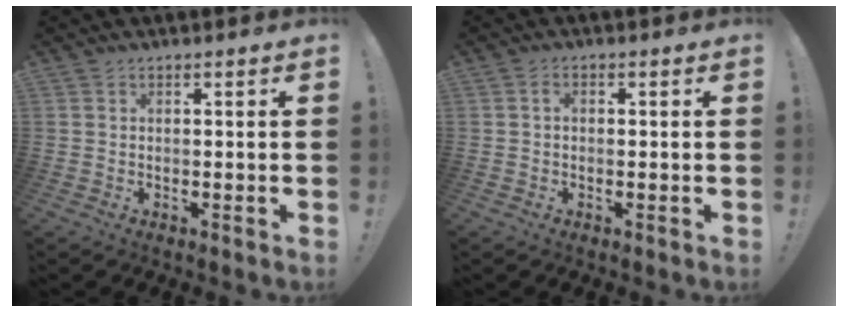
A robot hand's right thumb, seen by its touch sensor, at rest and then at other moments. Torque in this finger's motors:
{"motor_torque": [-0.08, -0.08, -0.05, -0.10, 0.00]}